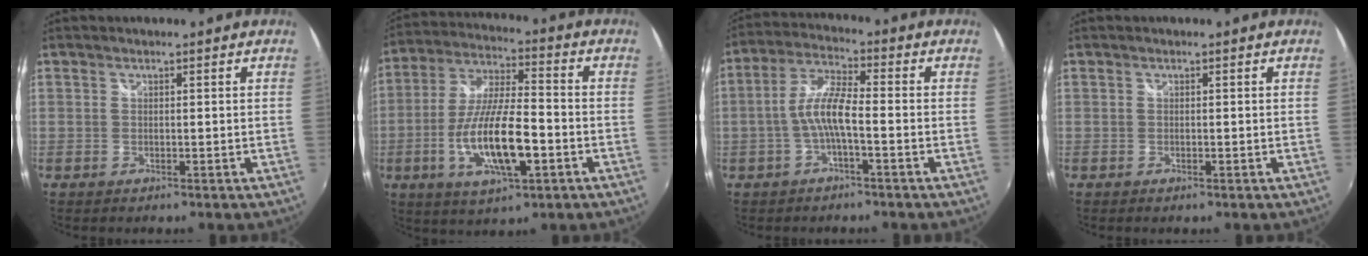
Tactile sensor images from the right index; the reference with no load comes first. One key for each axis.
{"total": 15.5, "fx": -4.9, "fy": 4.5, "fz": 14.0, "tx": -0.286, "ty": -0.013, "tz": -0.087}
{"total": 6.8, "fx": -2.0, "fy": 1.2, "fz": 6.4, "tx": -0.140, "ty": 0.013, "tz": -0.038}
{"total": 0.0}